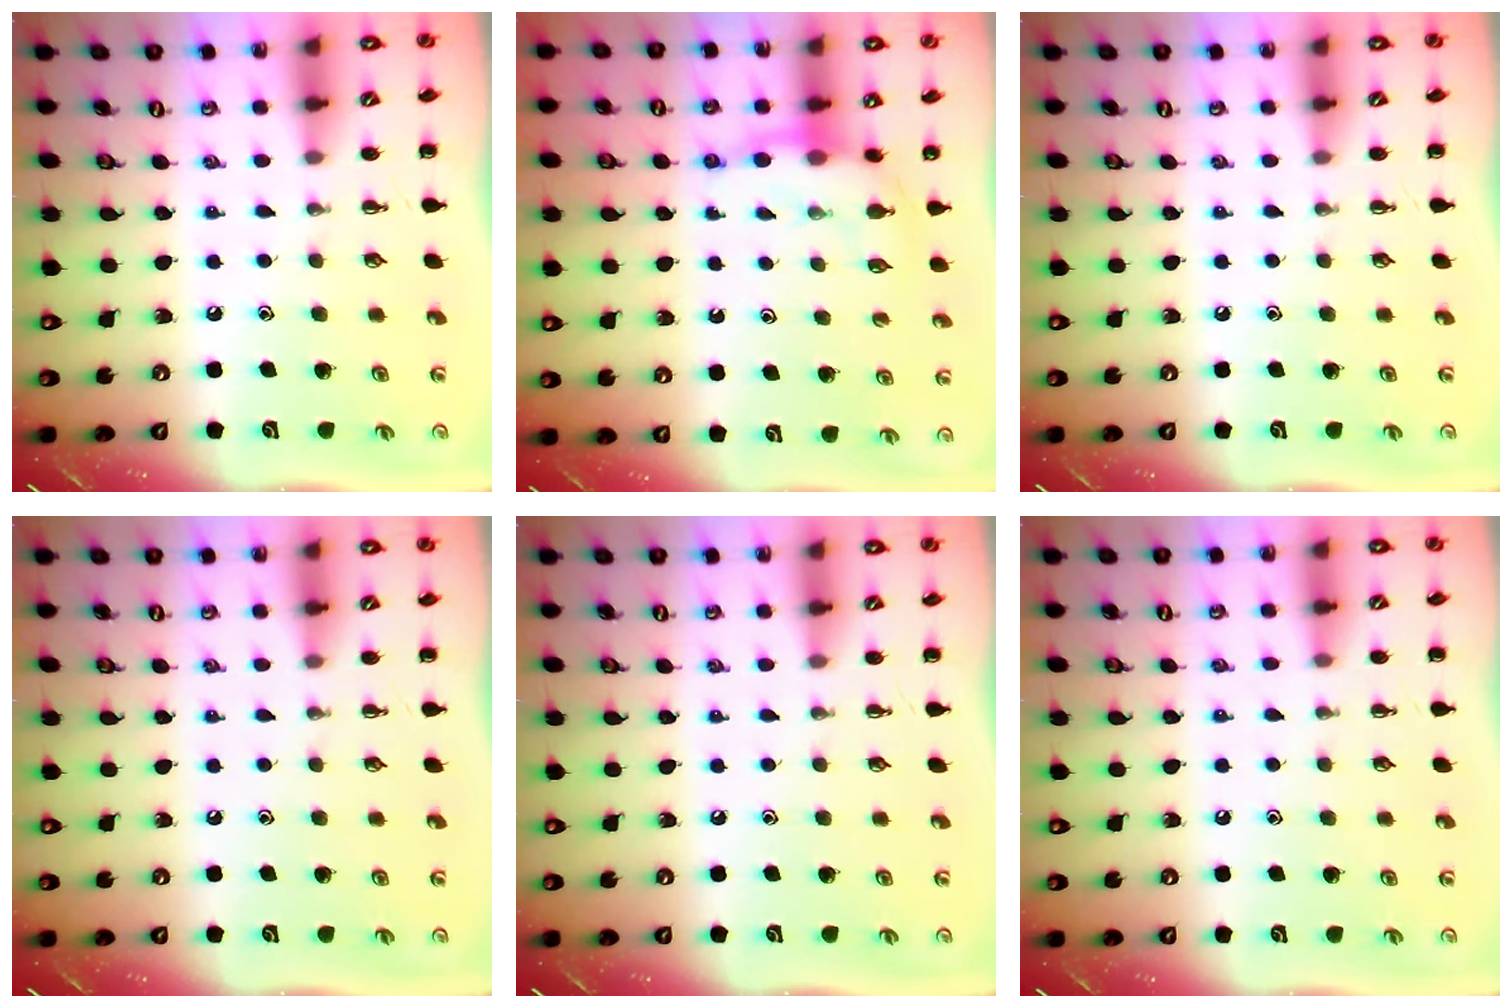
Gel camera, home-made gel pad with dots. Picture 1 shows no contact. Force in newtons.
{"total": 7.5, "press": 7.5, "slide": 0.7}
{"total": 0.0}
{"total": 0.0}
{"total": 0.0}
{"total": 6.3, "press": 6.0, "slide": 2.0}